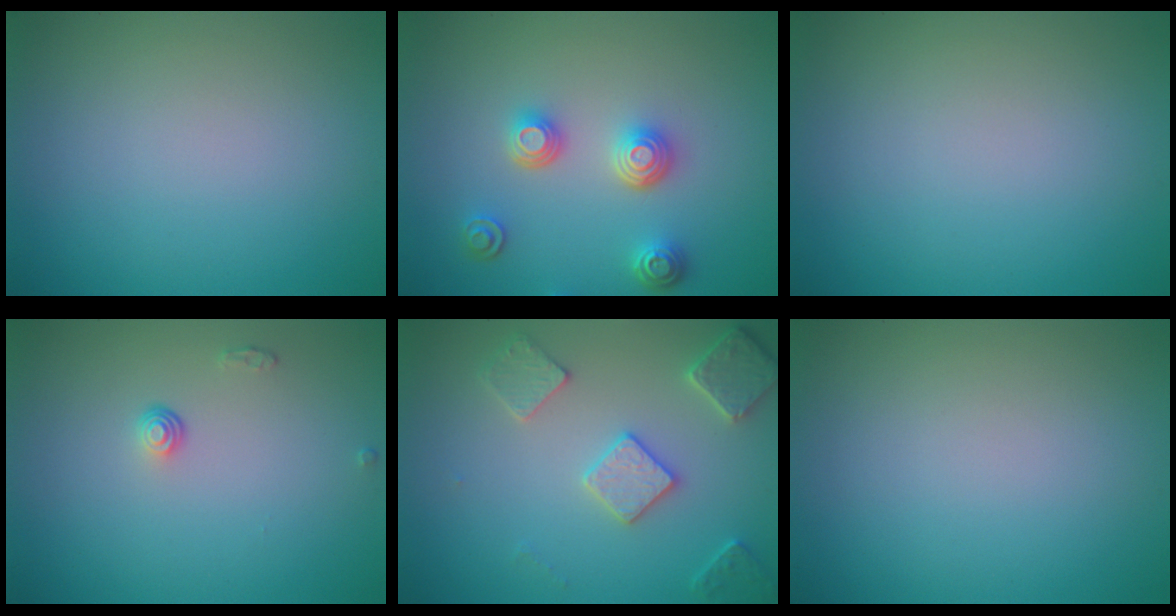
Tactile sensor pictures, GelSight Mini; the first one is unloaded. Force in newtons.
{"total": 3.5, "press": 3.1, "slide": 1.8}
{"total": 0.0}
{"total": 1.0, "press": 0.7, "slide": 0.8}
{"total": 3.7, "press": 3.4, "slide": 1.4}
{"total": 0.0}